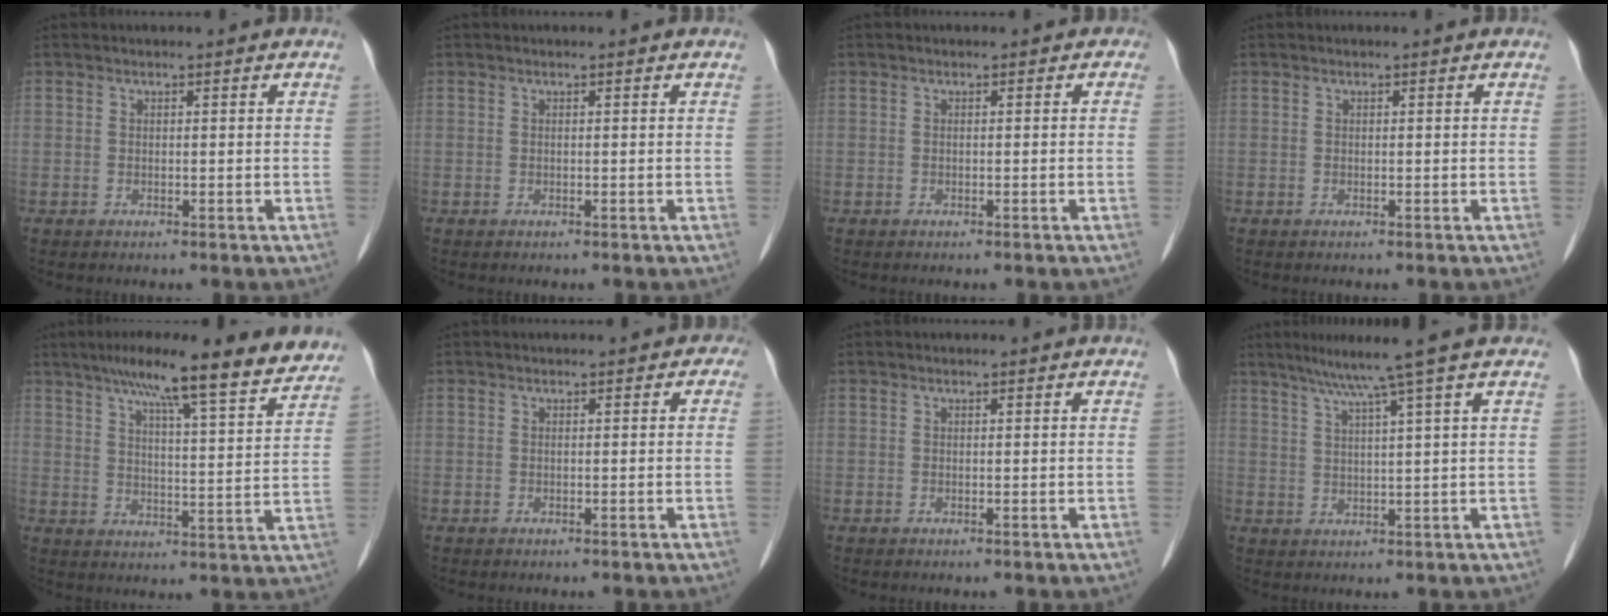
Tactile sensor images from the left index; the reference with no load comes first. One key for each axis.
{"total": 0.0}
{"total": 0.6, "fx": -0.3, "fy": 0.5, "fz": -0.1, "tx": 0.008, "ty": 0.008, "tz": -0.012}
{"total": 0.0}
{"total": 16.9, "fx": 14.0, "fy": 1.7, "fz": 9.4, "tx": -0.134, "ty": 0.010, "tz": 0.187}
{"total": 0.8, "fx": -0.2, "fy": 0.7, "fz": 0.1, "tx": 0.010, "ty": 0.009, "tz": -0.011}
{"total": 0.0}
{"total": 6.8, "fx": 5.0, "fy": -2.1, "fz": 4.2, "tx": -0.067, "ty": 0.012, "tz": 0.081}